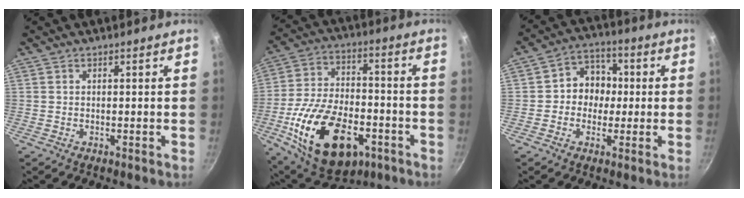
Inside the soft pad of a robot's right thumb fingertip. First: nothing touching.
{"total": 25.2, "force": [-9.6, 14.5, 18.2], "torque": [-0.310, 0.032, -0.153]}
{"total": 8.3, "force": [0.0, 7.4, 3.9], "torque": [-0.010, 0.019, -0.014]}